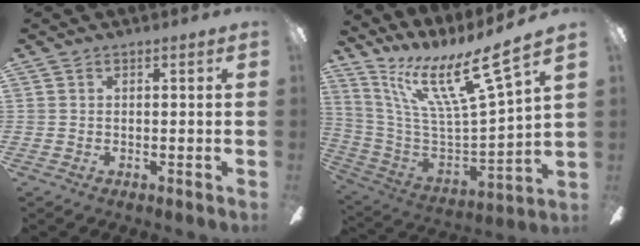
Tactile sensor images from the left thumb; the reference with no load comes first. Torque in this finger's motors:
{"motor_torque": [1.08, -0.87, -0.29, -0.32, 0.28]}